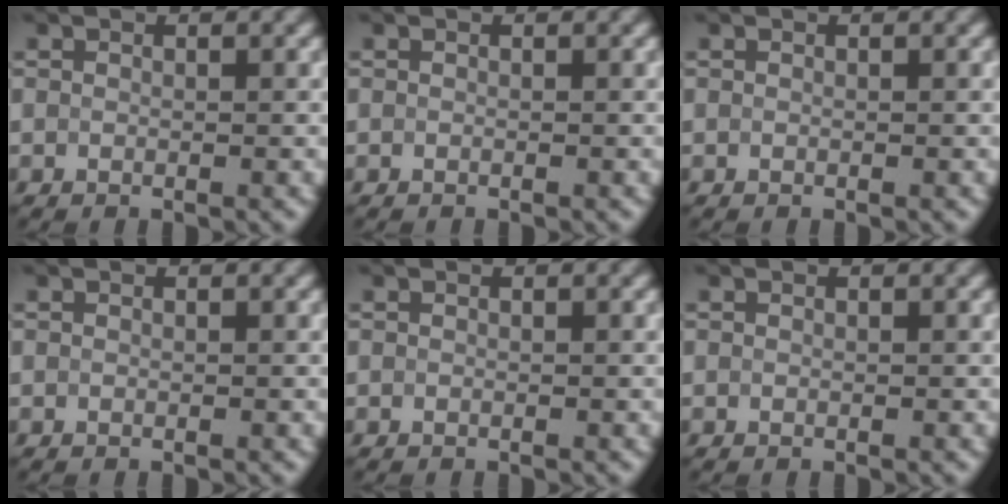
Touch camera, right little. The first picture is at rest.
{"total": 0.0}
{"total": 0.0}
{"total": 0.0}
{"total": 0.0}
{"total": 0.0}